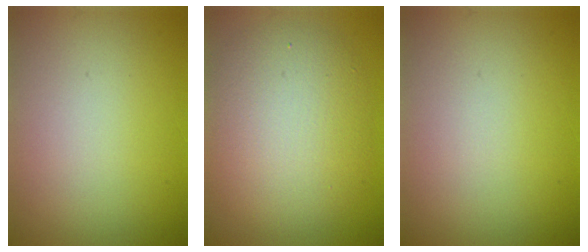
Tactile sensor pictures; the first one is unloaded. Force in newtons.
{"total": 7.1, "press": 7.1, "slide": 0.6}
{"total": 0.0}